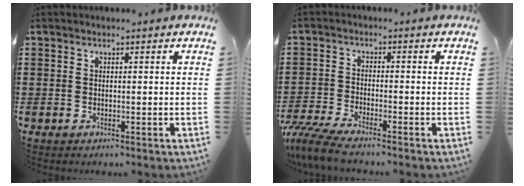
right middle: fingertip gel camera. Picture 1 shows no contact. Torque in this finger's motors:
{"motor_torque": [1.04, -0.03, 0.55, 0.18]}